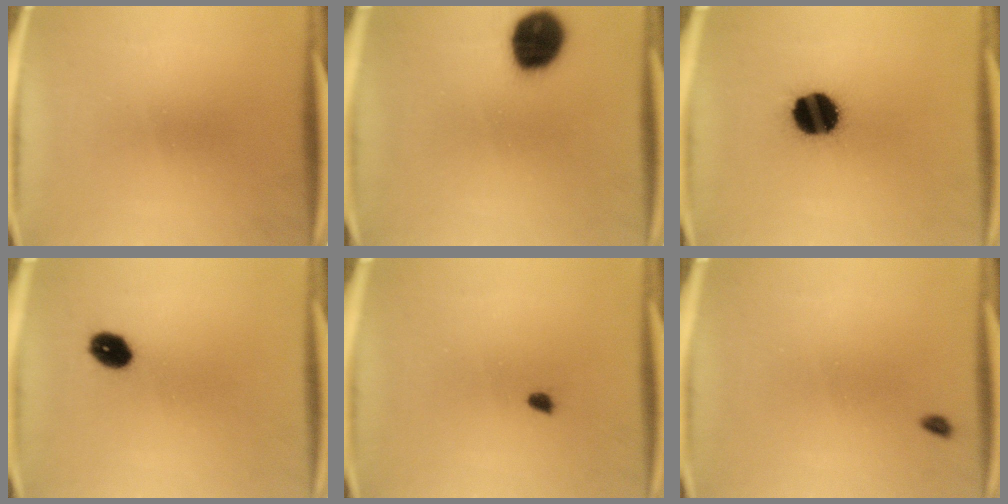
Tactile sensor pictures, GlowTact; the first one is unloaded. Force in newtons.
{"total": 13.6}
{"total": 14.6}
{"total": 5.3}
{"total": 1.4}
{"total": 1.1}